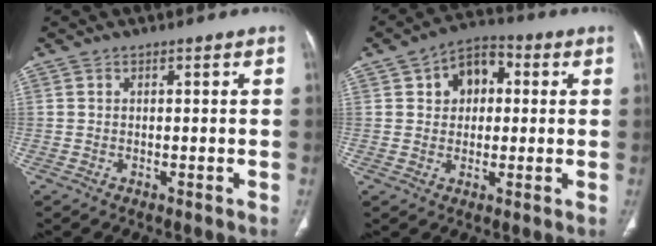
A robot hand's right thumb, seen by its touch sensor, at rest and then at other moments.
{"total": 8.6, "force": [2.1, 6.3, 5.5], "torque": [-0.052, 0.013, 0.024]}